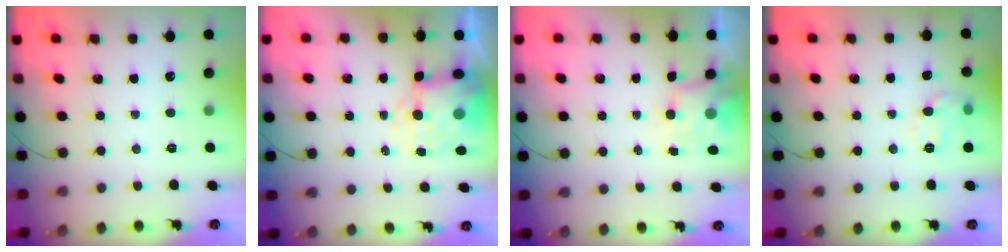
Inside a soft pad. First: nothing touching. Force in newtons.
{"total": 8.5, "press": 8.3, "slide": 1.9}
{"total": 4.0, "press": 4.0, "slide": 0.7}
{"total": 9.1, "press": 9.1, "slide": 0.4}